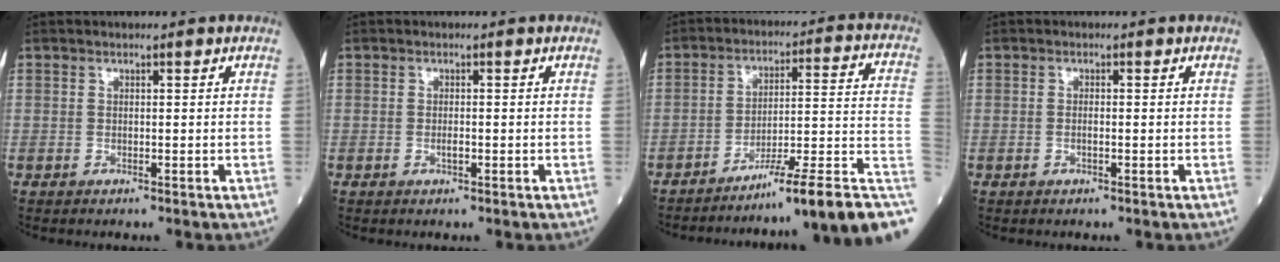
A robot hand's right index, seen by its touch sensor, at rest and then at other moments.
{"total": 0.8, "force": [-0.3, 0.3, 0.8], "torque": [-0.014, 0.000, -0.005]}
{"total": 16.8, "force": [-12.0, -0.7, 11.7], "torque": [-0.098, 0.034, -0.181]}
{"total": 0.9, "force": [-0.2, 0.2, 0.9], "torque": [-0.018, 0.000, -0.004]}